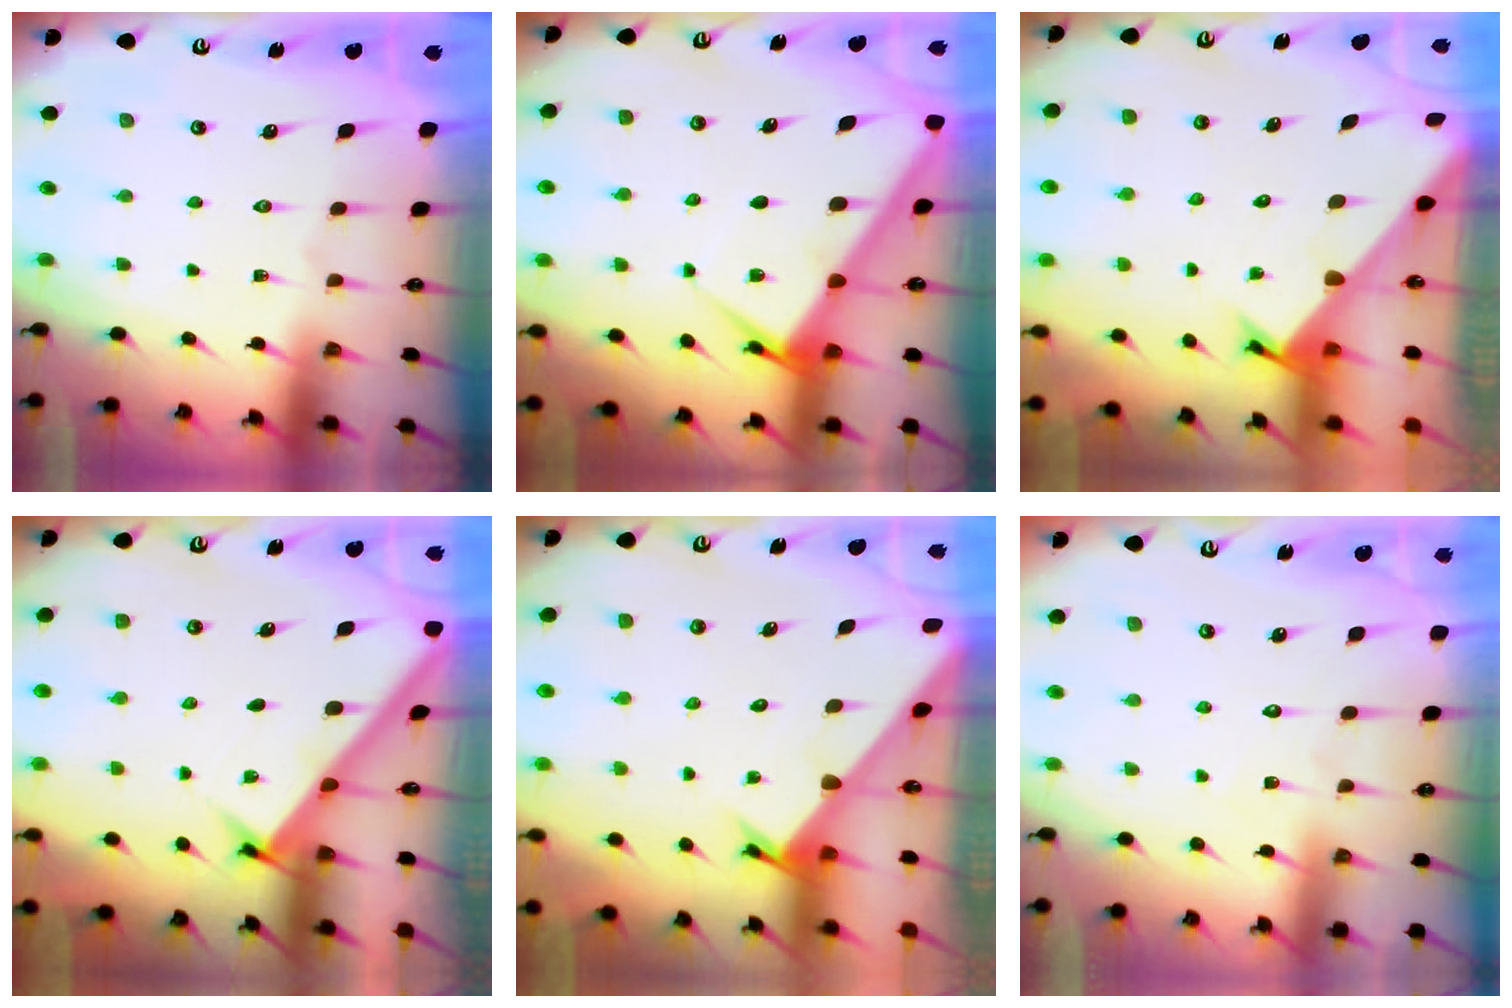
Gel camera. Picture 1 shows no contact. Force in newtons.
{"total": 6.2, "press": 6.1, "slide": 0.6}
{"total": 2.3, "press": 2.3, "slide": 0.2}
{"total": 2.9, "press": 2.8, "slide": 0.4}
{"total": 2.4, "press": 2.4, "slide": 0.0}
{"total": 3.7, "press": 3.7, "slide": 0.2}